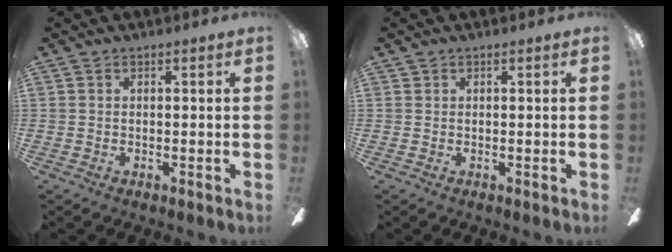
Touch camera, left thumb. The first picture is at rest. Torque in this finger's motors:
{"motor_torque": [0.00, 0.00, -0.12, 0.12, 0.00]}